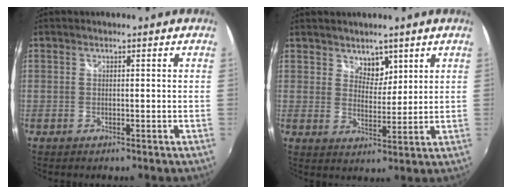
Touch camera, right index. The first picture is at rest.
{"total": 4.3, "force": [3.0, 2.8, 1.4], "torque": [-0.011, -0.001, 0.052]}